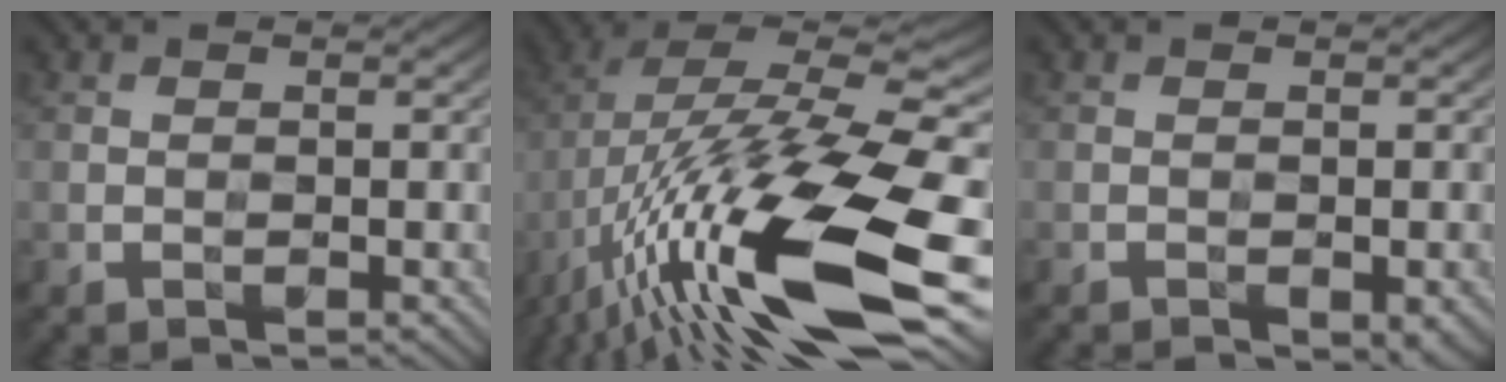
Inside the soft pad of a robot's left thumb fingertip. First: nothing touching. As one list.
[{"total": 19.9, "force": [-6.7, 6.2, 17.6], "torque": [-0.340, 0.009, -0.126]}, {"total": 2.9, "force": [-1.9, 0.8, 2.0], "torque": [-0.032, 0.001, -0.023]}]